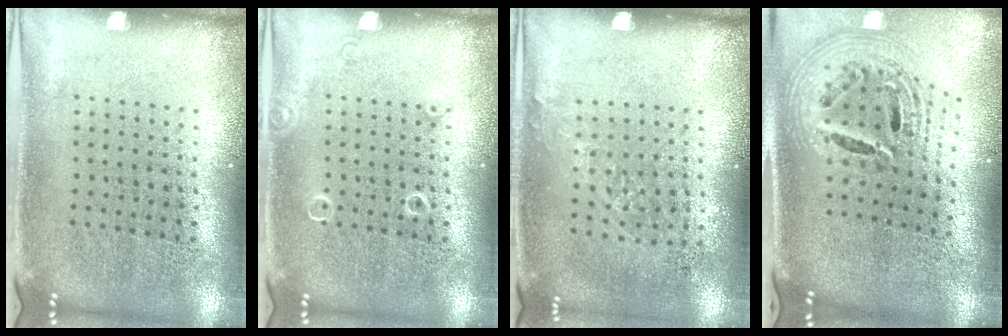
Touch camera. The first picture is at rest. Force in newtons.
{"total": 0.7, "press": 0.7, "slide": 0.1}
{"total": 0.8, "press": 0.7, "slide": 0.4}
{"total": 2.8, "press": 1.9, "slide": 2.0}